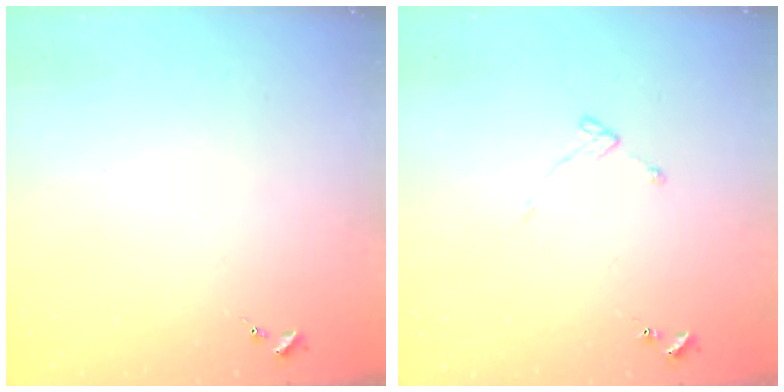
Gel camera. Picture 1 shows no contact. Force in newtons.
{"total": 3.7, "press": 3.6, "slide": 0.5}